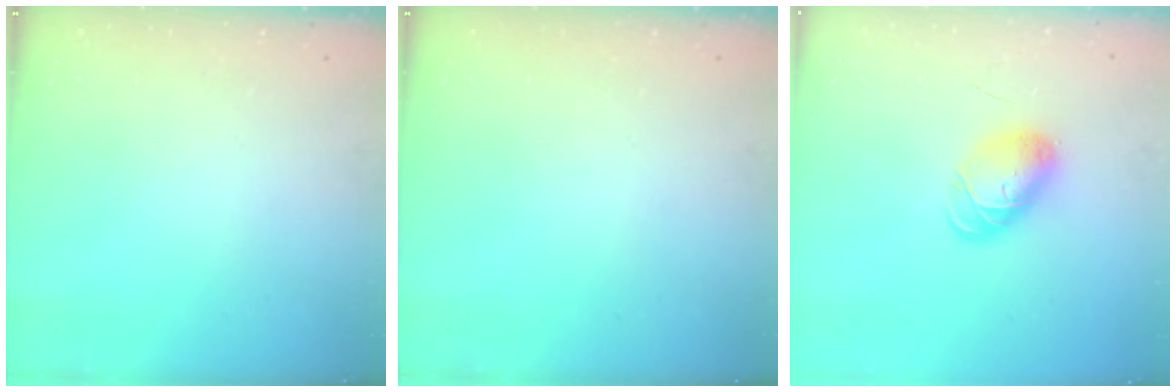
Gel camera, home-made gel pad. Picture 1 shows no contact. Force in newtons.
{"total": 0.0}
{"total": 8.3, "press": 8.3, "slide": 0.8}